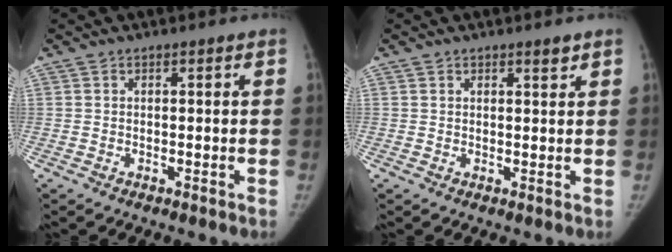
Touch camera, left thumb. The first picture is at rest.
{"total": 1.4, "force": [1.1, 0.4, 0.7], "torque": [-0.003, -0.008, 0.017]}